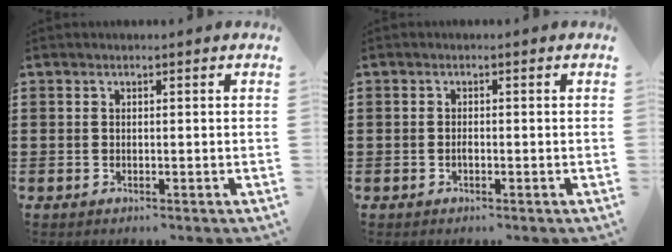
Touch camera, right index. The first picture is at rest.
{"total": 0.7, "force": [-0.3, 0.3, 0.5], "torque": [-0.011, -0.003, -0.005]}